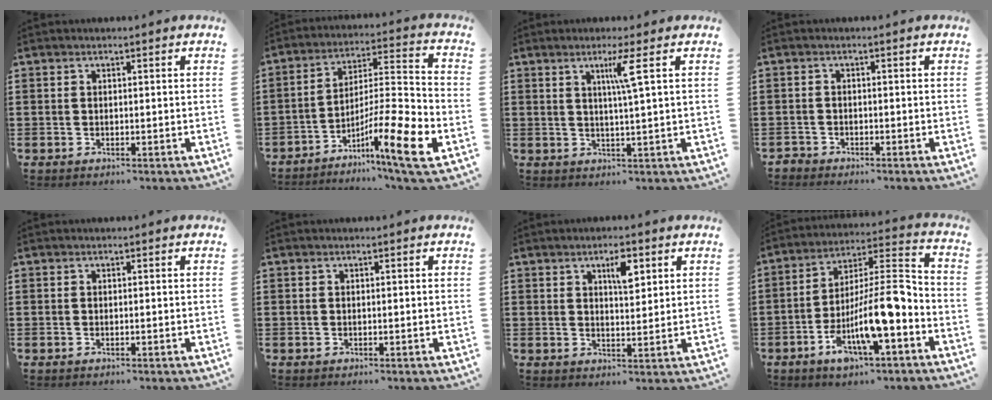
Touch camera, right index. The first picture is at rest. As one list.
[{"total": 12.5, "force": [-6.9, 1.3, 10.3], "torque": [-0.174, 0.008, -0.128]}, {"total": 4.0, "force": [1.4, -0.8, 3.7], "torque": [-0.073, -0.006, 0.019]}, {"total": 1.6, "force": [-1.4, 0.6, -0.1], "torque": [-0.003, 0.002, -0.034]}, {"total": 0.0}, {"total": 0.0}, {"total": 4.0, "force": [2.0, 1.5, 3.1], "torque": [-0.044, 0.000, 0.028]}, {"total": 12.6, "force": [-4.8, 3.7, 11.1], "torque": [-0.196, -0.015, -0.098]}]